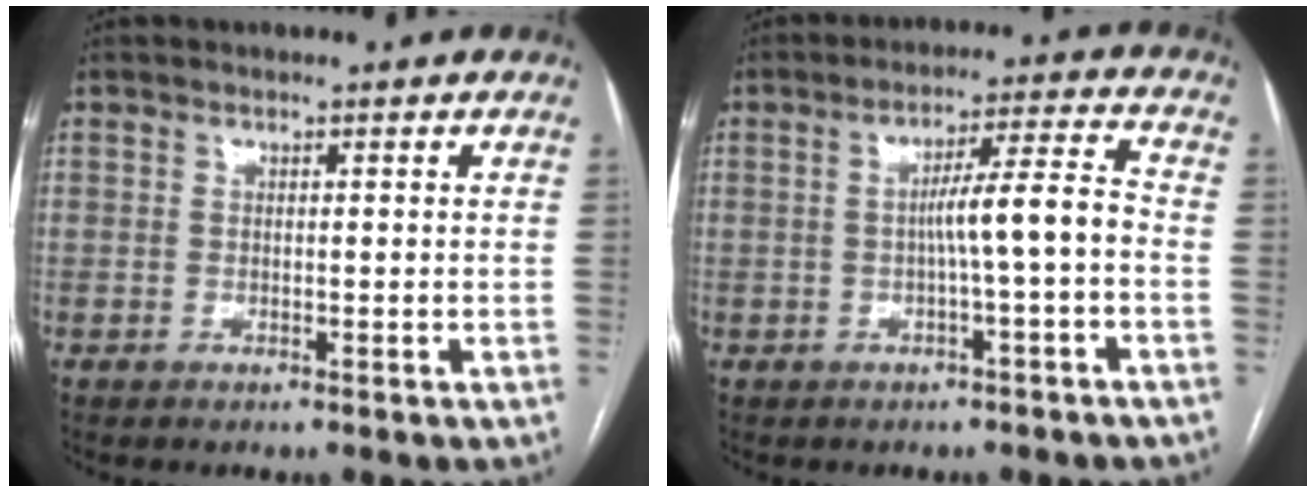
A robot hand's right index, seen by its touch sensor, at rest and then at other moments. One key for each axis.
{"total": 6.8, "fx": -1.3, "fy": -0.3, "fz": 6.7, "tx": -0.108, "ty": 0.019, "tz": -0.018}